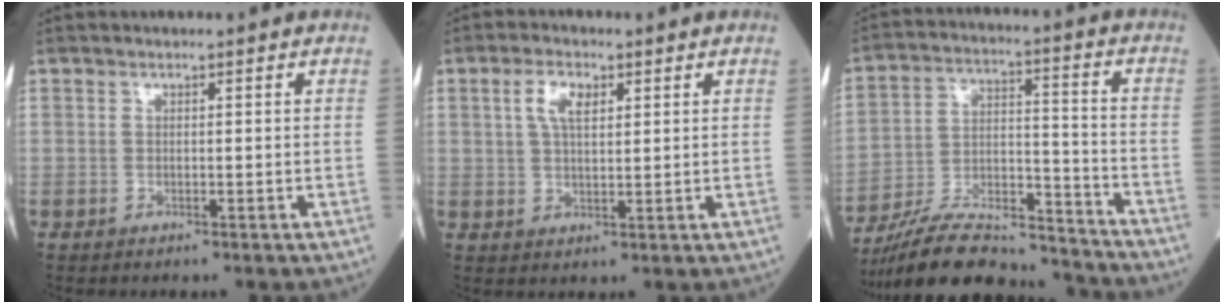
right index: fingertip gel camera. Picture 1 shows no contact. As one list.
[{"total": 4.5, "force": [1.8, 1.9, 3.7], "torque": [-0.075, 0.009, 0.034]}, {"total": 18.7, "force": [-17.4, 2.9, 6.3], "torque": [-0.129, 0.015, -0.292]}]